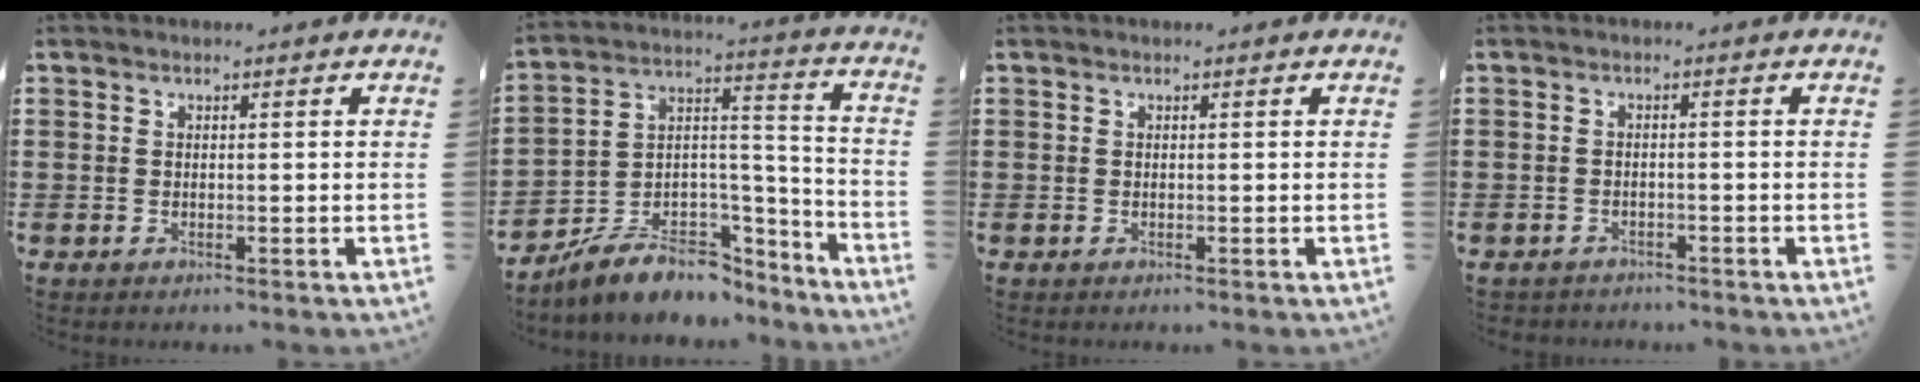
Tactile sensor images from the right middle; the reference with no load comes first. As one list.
[{"total": 7.8, "force": [-6.4, 3.6, 2.7], "torque": [-0.058, 0.012, -0.123]}, {"total": 0.0}, {"total": 1.5, "force": [-1.5, 0.3, -0.2], "torque": [-0.002, 0.001, -0.034]}]